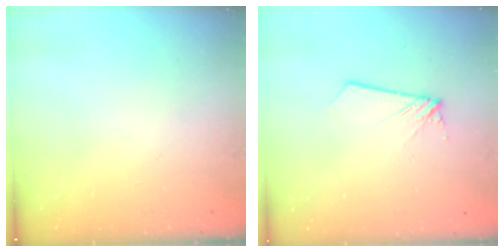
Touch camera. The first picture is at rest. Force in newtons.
{"total": 1.9, "press": 1.9, "slide": 0.1}